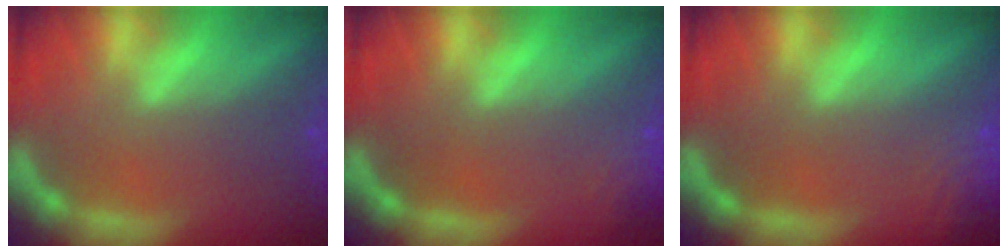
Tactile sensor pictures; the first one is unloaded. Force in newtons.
{"total": 1.9}
{"total": 3.5}